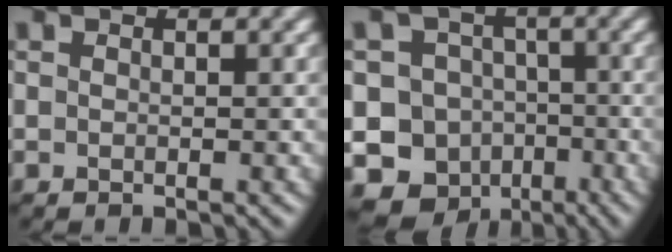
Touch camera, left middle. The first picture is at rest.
{"total": 12.4, "force": [-7.3, 9.4, 3.3], "torque": [-0.048, -0.024, -0.116]}